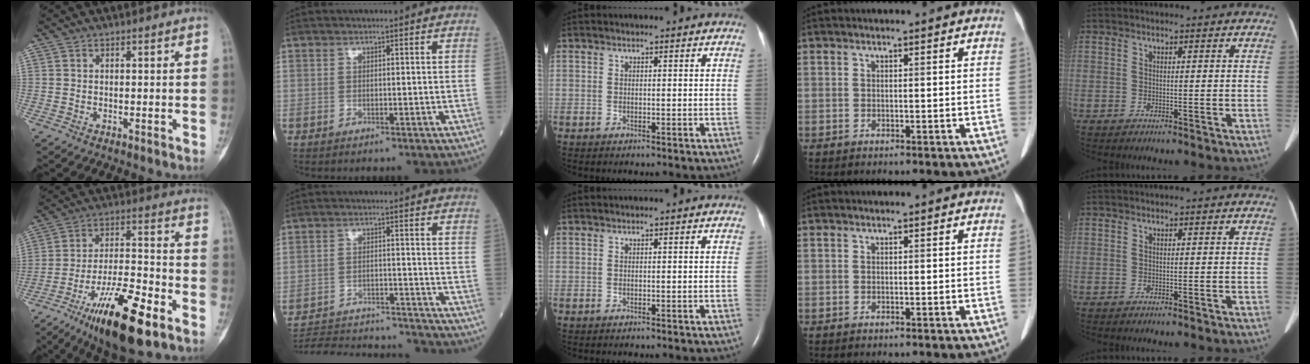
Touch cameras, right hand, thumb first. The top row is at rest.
{"thumb": {"total": 19.4, "force": [-10.8, 5.6, 15.0], "torque": [-0.267, 0.049, -0.185]}, "index": {"total": 18.1, "force": [-17.4, 1.8, 4.4], "torque": [-0.097, -0.005, -0.247]}}